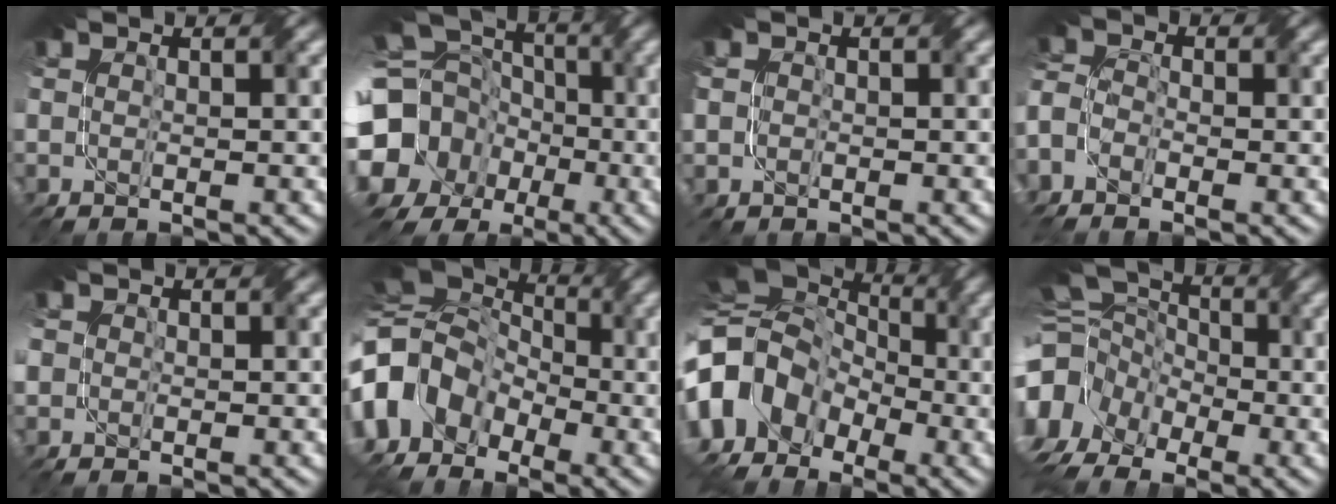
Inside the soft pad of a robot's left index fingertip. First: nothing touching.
{"total": 21.0, "force": [-3.2, 19.4, 7.2], "torque": [-0.201, -0.003, -0.110]}
{"total": 1.0, "force": [0.2, 0.8, -0.7], "torque": [0.013, -0.002, 0.004]}
{"total": 4.0, "force": [-2.6, 2.5, 1.7], "torque": [-0.047, -0.004, -0.051]}
{"total": 2.6, "force": [-0.3, 2.2, 1.3], "torque": [-0.032, -0.002, -0.002]}
{"total": 13.4, "force": [-3.4, 11.1, 6.6], "torque": [-0.139, 0.008, -0.083]}
{"total": 14.8, "force": [-4.0, 12.4, 7.1], "torque": [-0.141, 0.007, -0.095]}
{"total": 14.1, "force": [-6.4, 11.1, 5.9], "torque": [-0.161, -0.016, -0.112]}